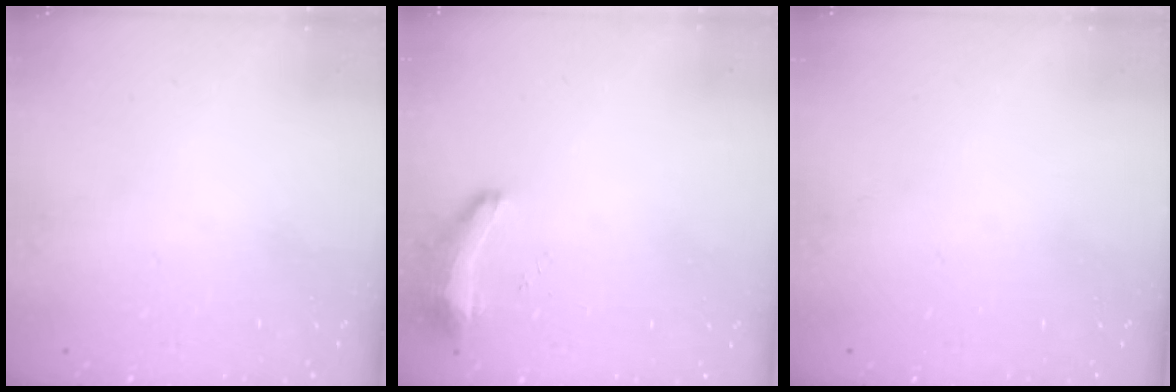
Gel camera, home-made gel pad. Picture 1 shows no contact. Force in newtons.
{"total": 8.8, "press": 8.7, "slide": 1.3}
{"total": 0.0}